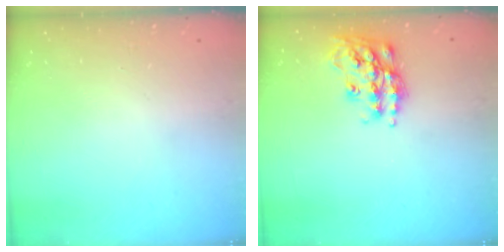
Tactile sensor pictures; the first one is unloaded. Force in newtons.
{"total": 17.4, "press": 17.3, "slide": 1.2}